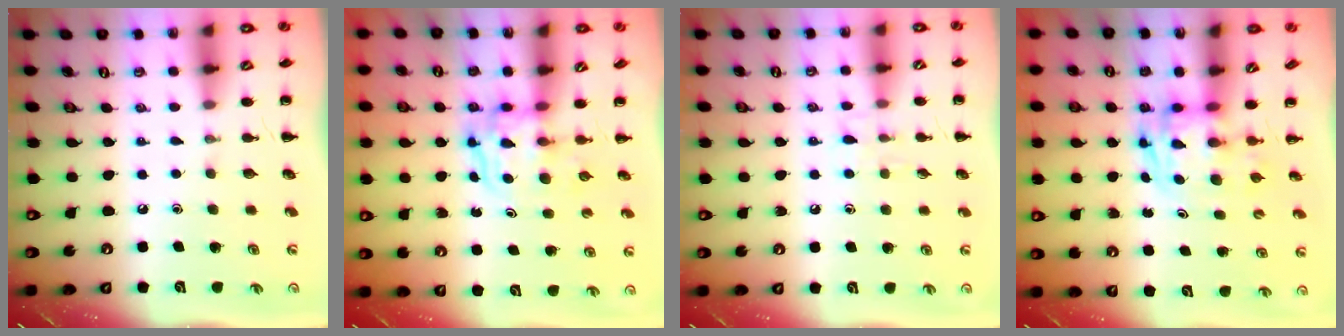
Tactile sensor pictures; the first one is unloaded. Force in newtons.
{"total": 3.6, "press": 3.6, "slide": 0.2}
{"total": 6.3, "press": 5.9, "slide": 2.3}
{"total": 2.8, "press": 2.7, "slide": 0.5}